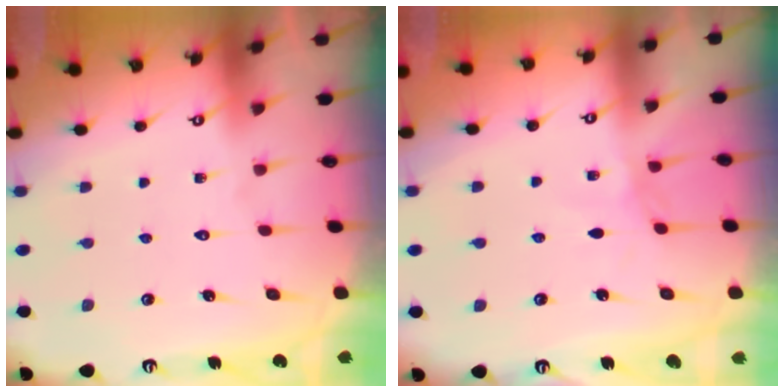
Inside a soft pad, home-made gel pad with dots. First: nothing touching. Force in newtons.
{"total": 2.4, "press": 2.4, "slide": 0.5}